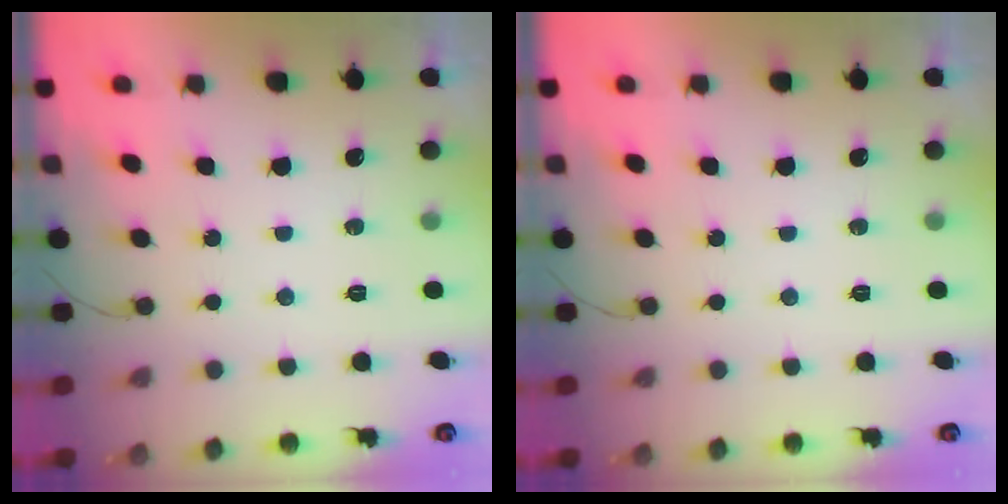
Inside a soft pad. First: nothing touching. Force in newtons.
{"total": 0.0}